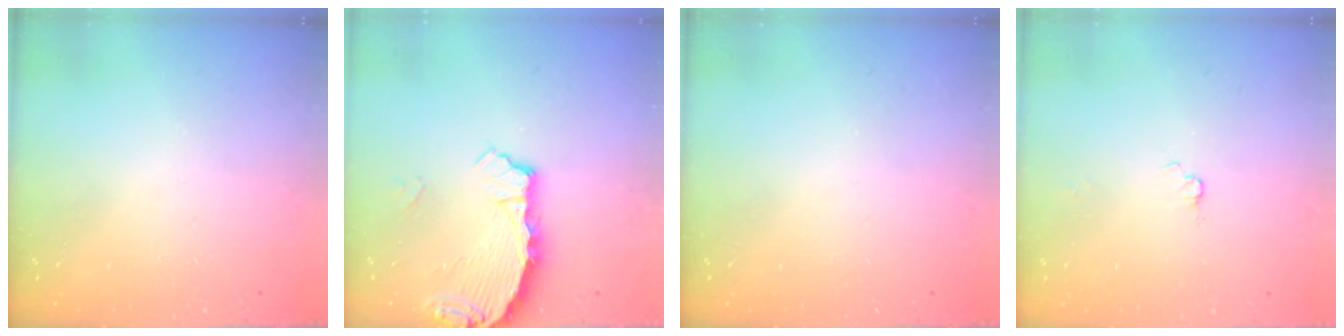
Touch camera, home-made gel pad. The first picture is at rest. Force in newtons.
{"total": 3.4, "press": 3.3, "slide": 0.4}
{"total": 0.0}
{"total": 1.7, "press": 1.7, "slide": 0.2}